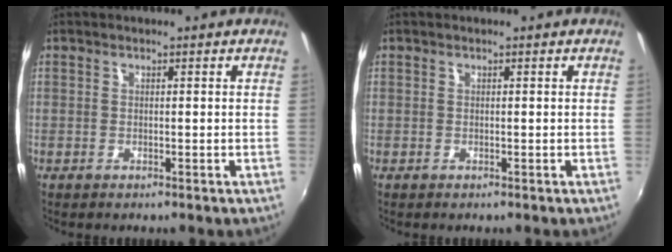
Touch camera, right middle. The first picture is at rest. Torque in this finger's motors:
{"motor_torque": [-0.02, 0.01, 0.00, 0.00]}